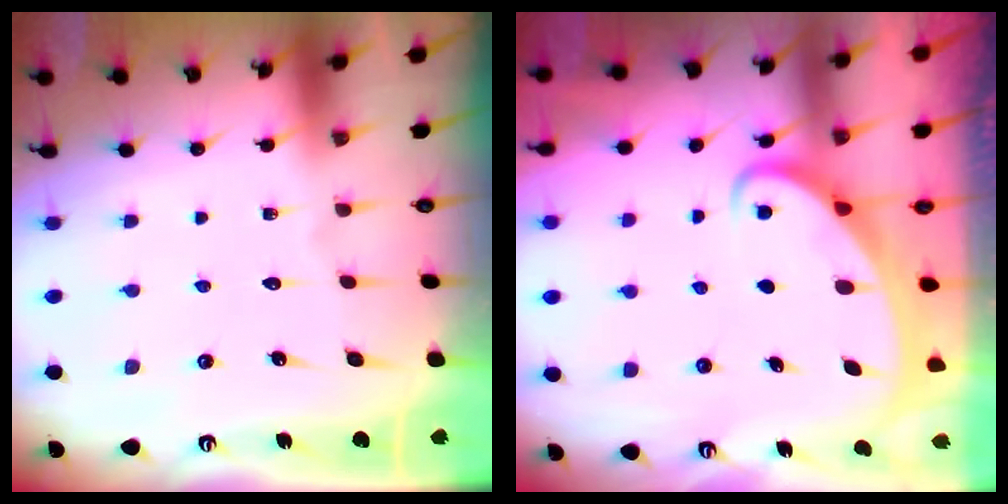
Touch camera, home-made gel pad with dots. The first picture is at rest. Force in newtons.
{"total": 2.2, "press": 2.2, "slide": 0.4}